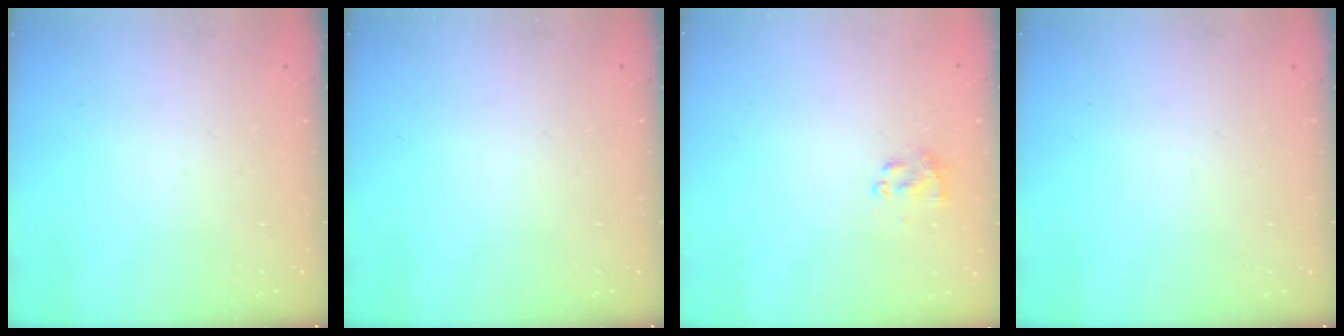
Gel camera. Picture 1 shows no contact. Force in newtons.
{"total": 0.0}
{"total": 1.4, "press": 1.3, "slide": 0.6}
{"total": 0.0}